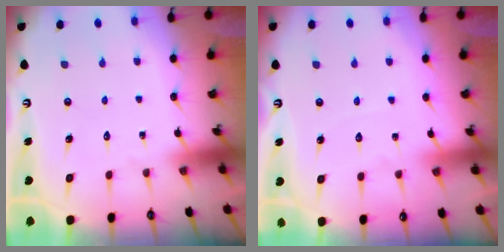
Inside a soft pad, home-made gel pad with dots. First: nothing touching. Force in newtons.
{"total": 3.9, "press": 3.9, "slide": 0.6}